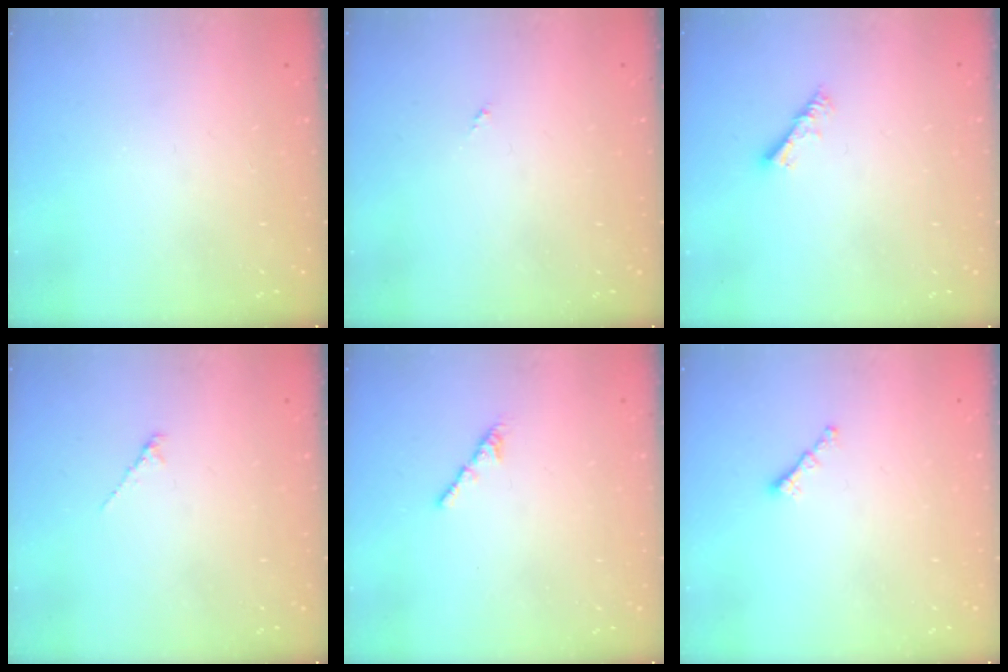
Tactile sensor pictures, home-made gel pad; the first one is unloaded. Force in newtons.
{"total": 0.0}
{"total": 4.2, "press": 4.2, "slide": 0.5}
{"total": 1.2, "press": 1.1, "slide": 0.4}
{"total": 2.1, "press": 2.0, "slide": 0.7}
{"total": 0.7, "press": 0.6, "slide": 0.4}